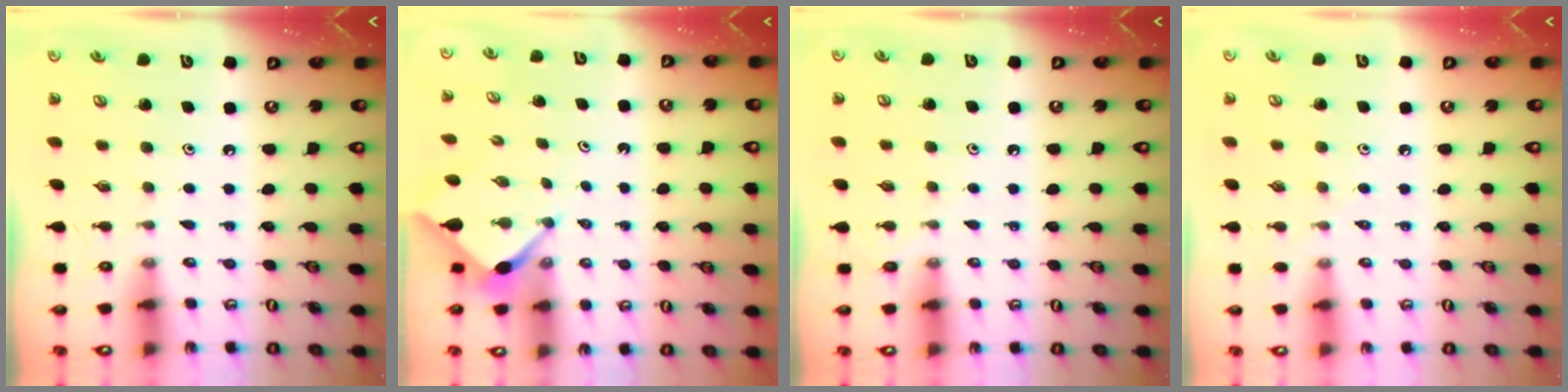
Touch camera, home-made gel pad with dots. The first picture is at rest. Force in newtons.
{"total": 2.7, "press": 2.7, "slide": 0.3}
{"total": 2.8, "press": 2.8, "slide": 0.3}
{"total": 3.6, "press": 3.5, "slide": 0.6}